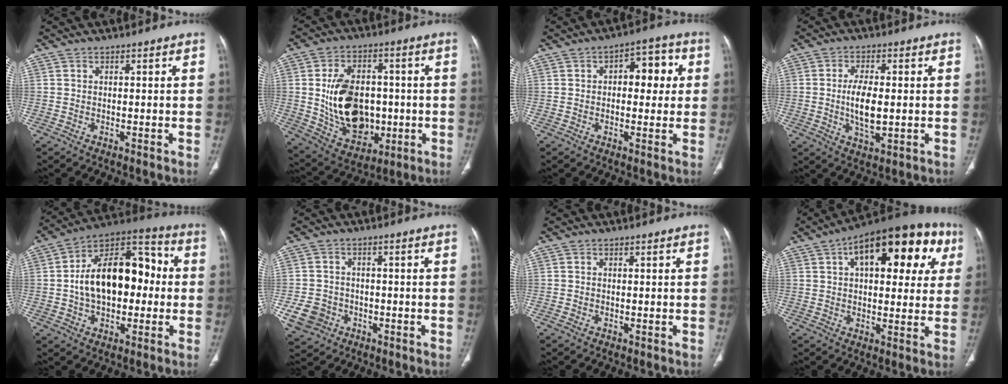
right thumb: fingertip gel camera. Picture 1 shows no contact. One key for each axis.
{"total": 17.5, "fx": -0.7, "fy": 12.2, "fz": 12.5, "tx": -0.176, "ty": 0.002, "tz": 0.013}
{"total": 8.4, "fx": 1.5, "fy": 4.9, "fz": 6.7, "tx": -0.049, "ty": 0.018, "tz": 0.017}
{"total": 7.6, "fx": -0.4, "fy": 3.5, "fz": 6.8, "tx": -0.123, "ty": -0.009, "tz": -0.005}
{"total": 20.1, "fx": 0.2, "fy": 12.3, "fz": 15.9, "tx": -0.228, "ty": 0.042, "tz": -0.001}
{"total": 6.9, "fx": -2.4, "fy": 6.1, "fz": 2.3, "tx": -0.036, "ty": 0.017, "tz": -0.032}
{"total": 0.7, "fx": -0.2, "fy": 0.5, "fz": 0.4, "tx": -0.013, "ty": 0.004, "tz": -0.003}
{"total": 22.9, "fx": 8.4, "fy": 11.2, "fz": 18.1, "tx": -0.218, "ty": 0.026, "tz": 0.114}